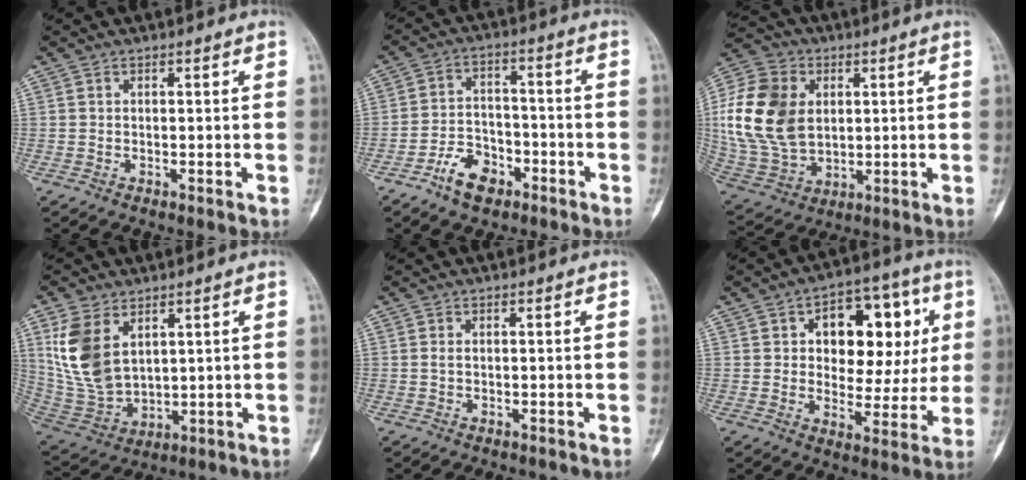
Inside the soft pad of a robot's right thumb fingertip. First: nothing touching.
{"total": 8.1, "force": [-5.0, 4.9, 4.2], "torque": [-0.052, 0.036, -0.088]}
{"total": 19.1, "force": [2.8, 13.9, 12.8], "torque": [-0.248, -0.006, 0.061]}
{"total": 12.8, "force": [4.9, 7.9, 8.8], "torque": [-0.173, -0.021, 0.118]}
{"total": 0.6, "force": [0.1, 0.3, 0.5], "torque": [-0.011, 0.003, 0.003]}
{"total": 17.6, "force": [4.5, 10.6, 13.2], "torque": [-0.123, 0.013, 0.067]}